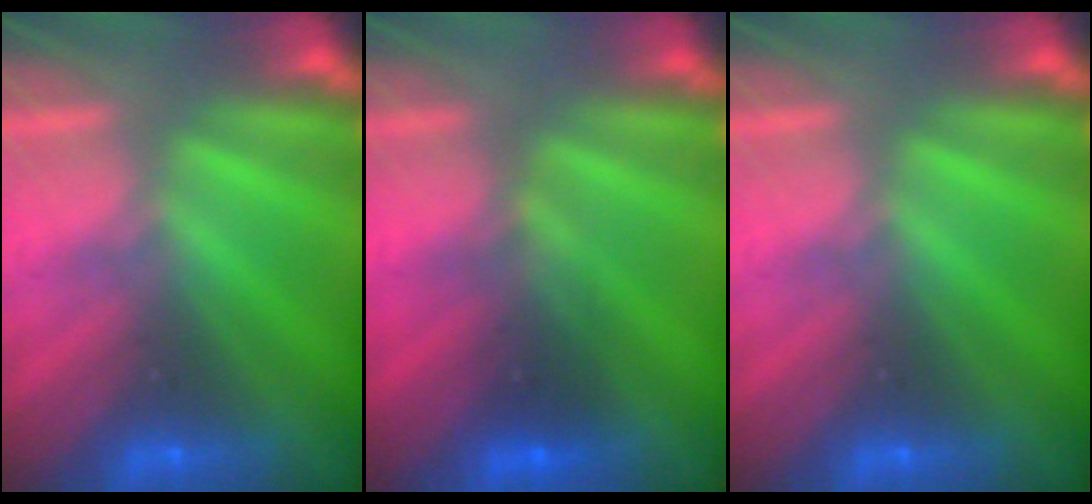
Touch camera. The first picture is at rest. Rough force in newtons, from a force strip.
{"total": 2.7}
{"total": 0.0}